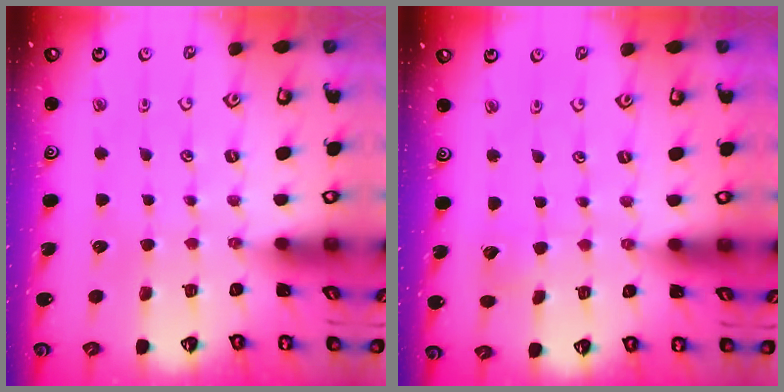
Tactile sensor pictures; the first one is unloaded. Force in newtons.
{"total": 2.9, "press": 2.9, "slide": 0.3}